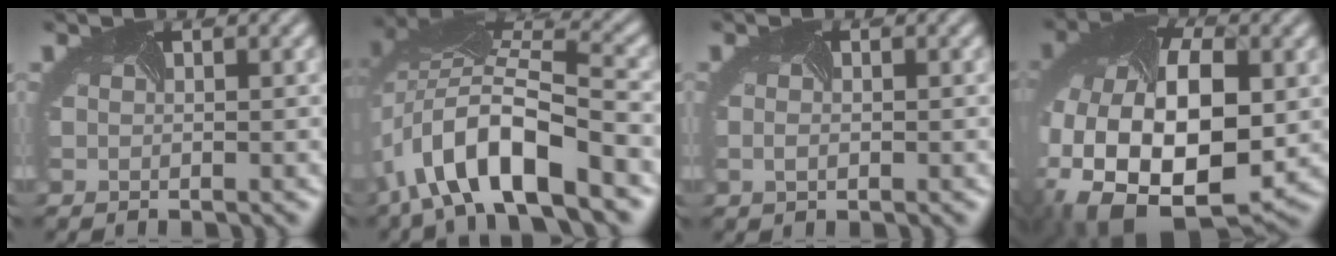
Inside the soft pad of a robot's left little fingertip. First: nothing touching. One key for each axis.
{"total": 11.1, "fx": -5.1, "fy": 4.1, "fz": 9.0, "tx": -0.174, "ty": 0.018, "tz": -0.097}
{"total": 1.0, "fx": 0.0, "fy": 0.8, "fz": 0.6, "tx": -0.009, "ty": 0.005, "tz": 0.001}
{"total": 15.6, "fx": -3.3, "fy": 9.5, "fz": 12.0, "tx": -0.243, "ty": -0.034, "tz": -0.040}